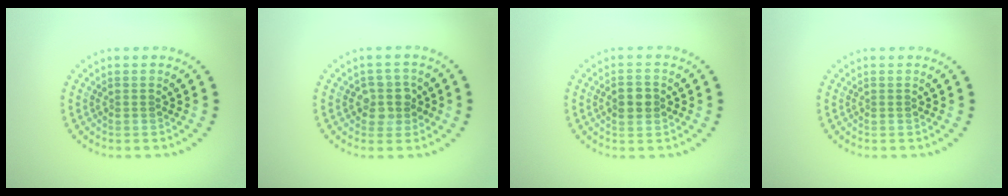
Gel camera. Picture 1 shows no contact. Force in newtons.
{"total": 2.8, "press": 2.5, "slide": 1.2}
{"total": 2.8, "press": 2.8, "slide": 0.2}
{"total": 0.0}